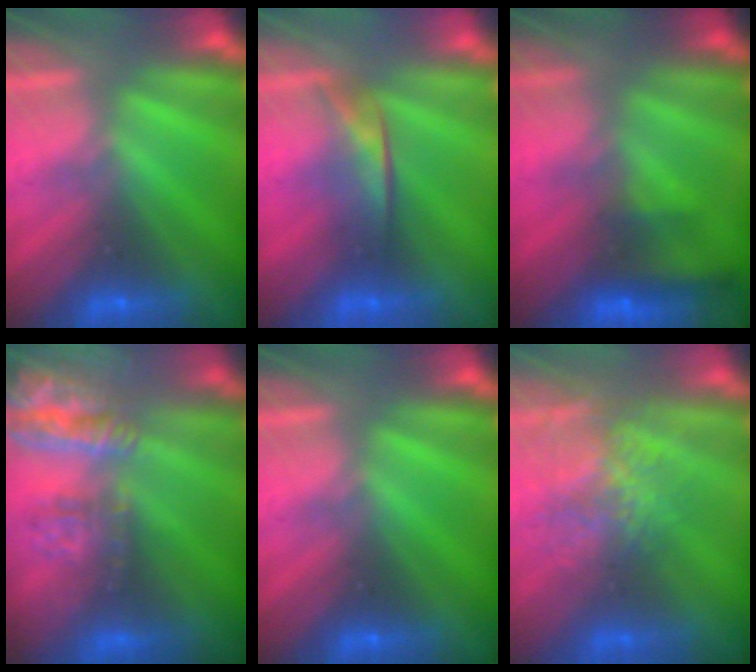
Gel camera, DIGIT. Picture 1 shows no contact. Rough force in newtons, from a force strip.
{"total": 1.8}
{"total": 10.8}
{"total": 8.2}
{"total": 0.0}
{"total": 3.8}